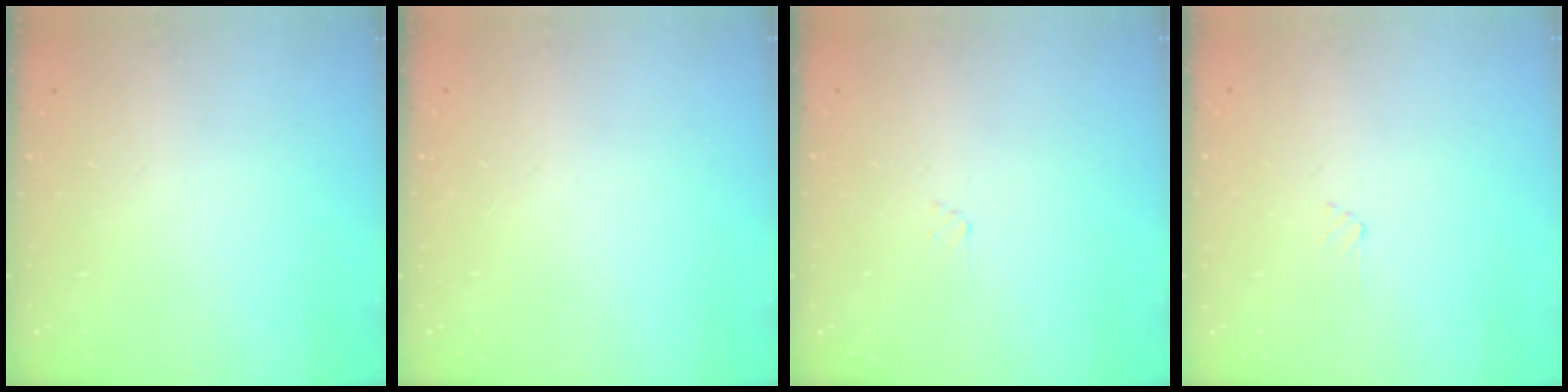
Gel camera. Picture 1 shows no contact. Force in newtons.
{"total": 0.0}
{"total": 1.2, "press": 1.2, "slide": 0.1}
{"total": 2.7, "press": 2.7, "slide": 0.3}